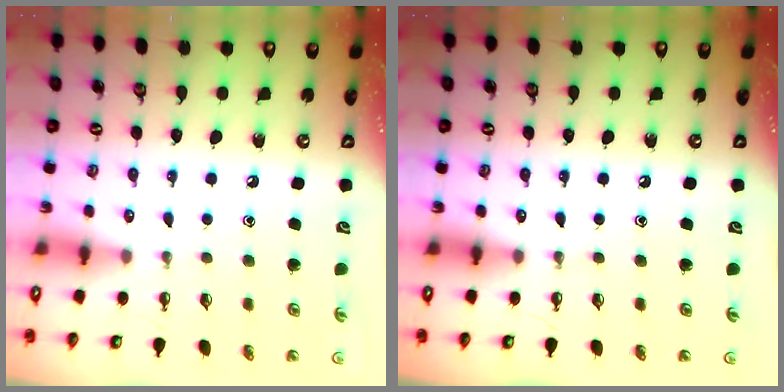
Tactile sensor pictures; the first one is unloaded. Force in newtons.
{"total": 0.0}